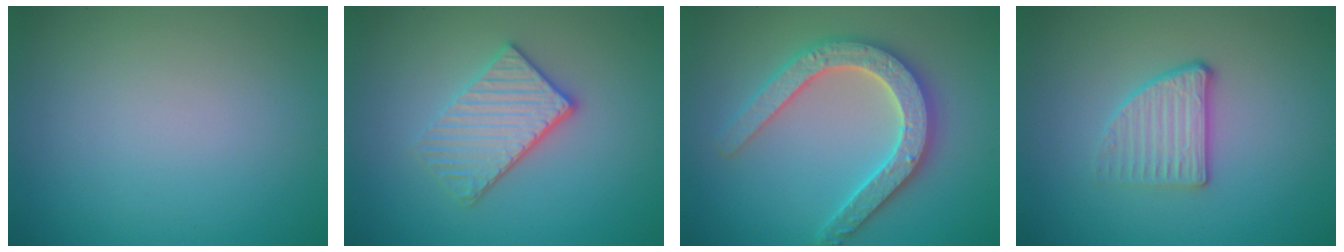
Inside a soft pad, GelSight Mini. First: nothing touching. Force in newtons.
{"total": 3.8, "press": 3.2, "slide": 2.0}
{"total": 4.7, "press": 4.6, "slide": 1.0}
{"total": 2.7, "press": 2.4, "slide": 1.2}